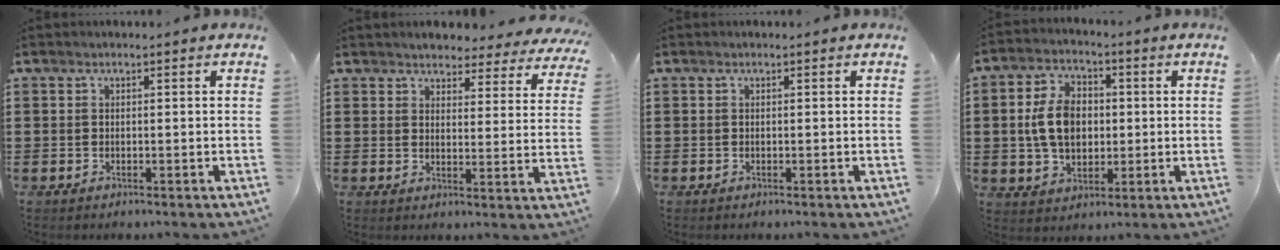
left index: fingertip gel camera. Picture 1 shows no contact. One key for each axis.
{"total": 3.7, "fx": 3.7, "fy": 0.2, "fz": 0.1, "tx": -0.014, "ty": -0.025, "tz": 0.063}
{"total": 0.0}
{"total": 8.3, "fx": 0.4, "fy": 5.6, "fz": 6.1, "tx": -0.143, "ty": 0.007, "tz": -0.001}